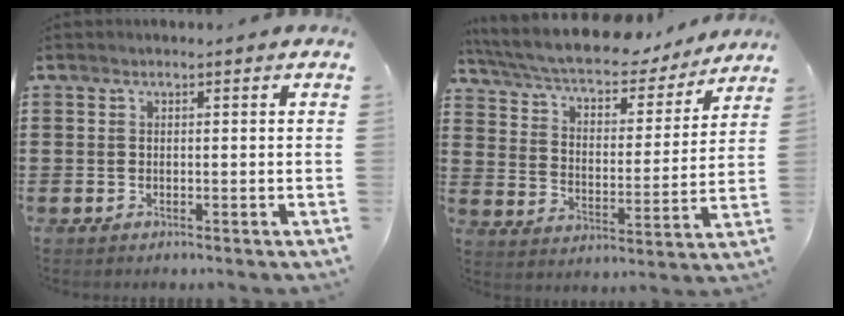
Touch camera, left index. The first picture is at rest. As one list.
[{"total": 7.0, "force": [6.3, 1.1, 2.9], "torque": [-0.083, -0.039, 0.105]}]